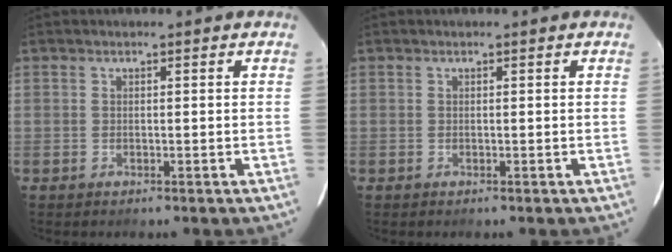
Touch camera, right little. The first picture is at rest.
{"total": 0.0}